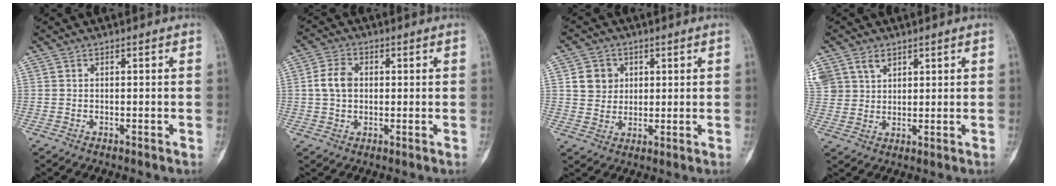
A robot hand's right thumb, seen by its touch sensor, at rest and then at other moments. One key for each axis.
{"total": 5.1, "fx": 0.4, "fy": 3.8, "fz": 3.3, "tx": -0.055, "ty": 0.014, "tz": 0.003}
{"total": 5.7, "fx": 1.7, "fy": 5.1, "fz": 1.7, "tx": 0.004, "ty": 0.001, "tz": 0.028}
{"total": 7.7, "fx": 4.2, "fy": 5.9, "fz": 2.6, "tx": -0.043, "ty": 0.002, "tz": 0.090}